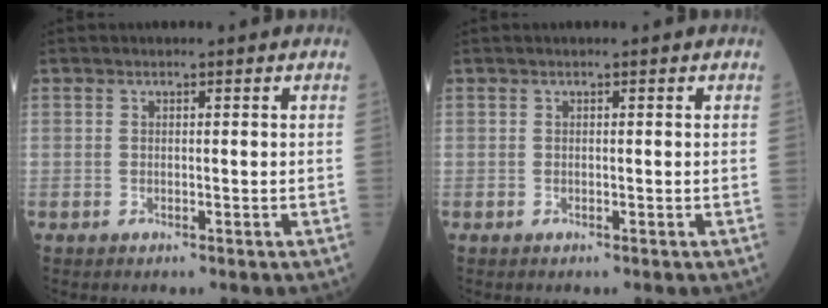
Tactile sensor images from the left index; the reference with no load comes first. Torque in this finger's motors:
{"motor_torque": [0.03, 0.00, 0.00, 0.00]}